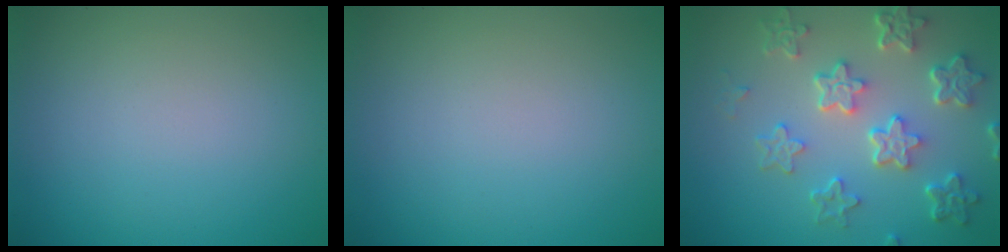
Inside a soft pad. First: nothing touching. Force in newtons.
{"total": 0.0}
{"total": 5.9, "press": 4.4, "slide": 3.9}